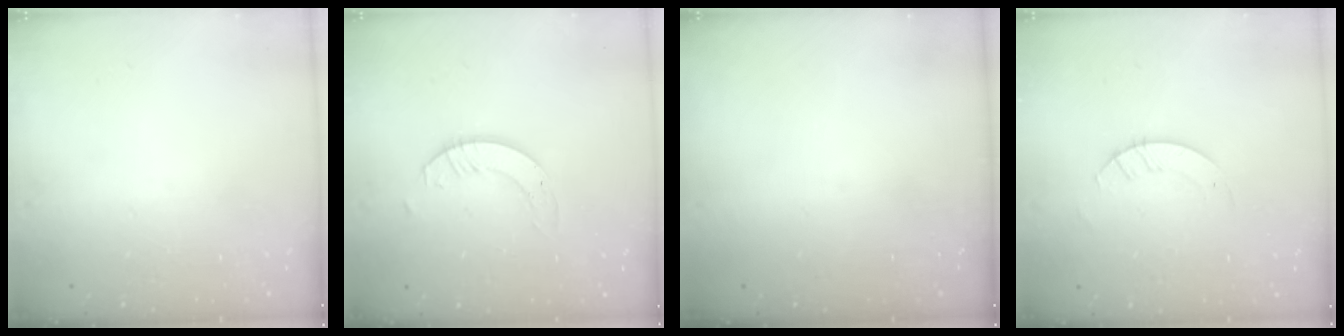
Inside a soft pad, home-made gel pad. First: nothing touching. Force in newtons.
{"total": 3.4, "press": 3.4, "slide": 0.0}
{"total": 0.0}
{"total": 2.9, "press": 2.9, "slide": 0.3}